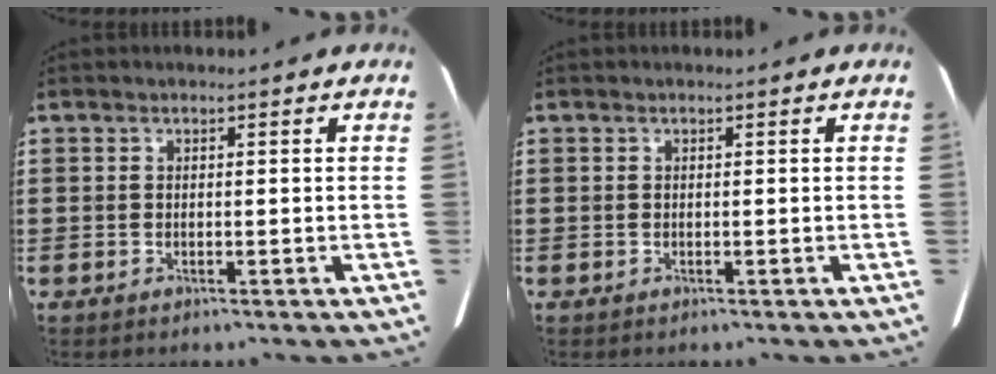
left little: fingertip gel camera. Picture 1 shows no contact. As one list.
[{"total": 0.0}]